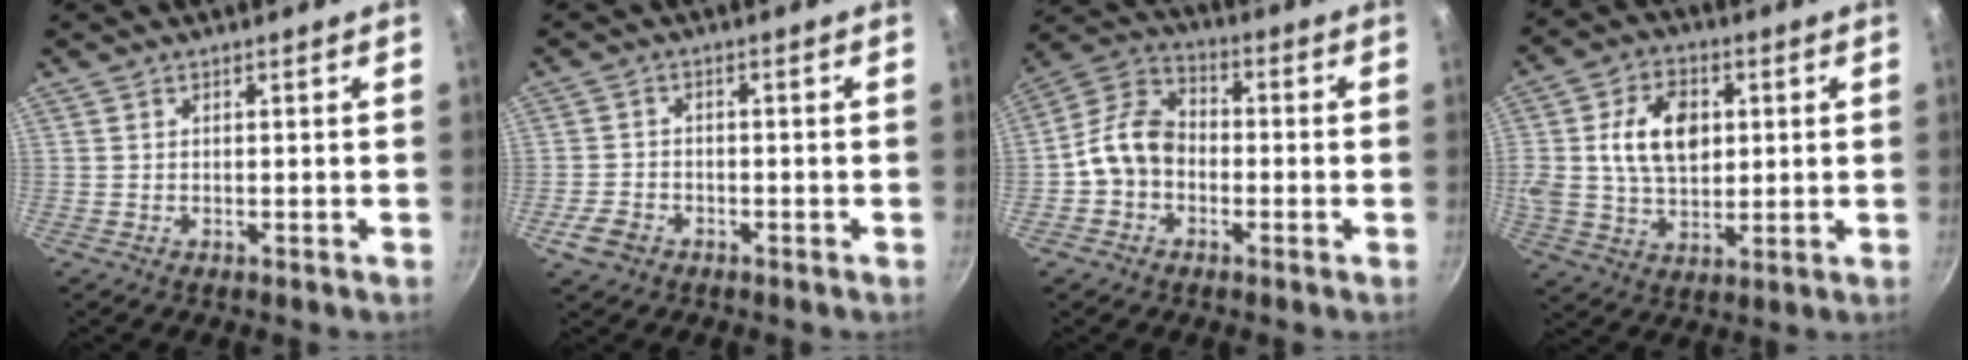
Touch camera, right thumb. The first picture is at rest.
{"total": 4.2, "force": [-2.3, 3.0, 1.8], "torque": [-0.035, 0.020, -0.040]}
{"total": 10.0, "force": [-1.9, 7.7, 6.2], "torque": [-0.090, 0.037, -0.055]}
{"total": 13.5, "force": [2.4, 9.4, 9.5], "torque": [-0.146, 0.005, 0.039]}